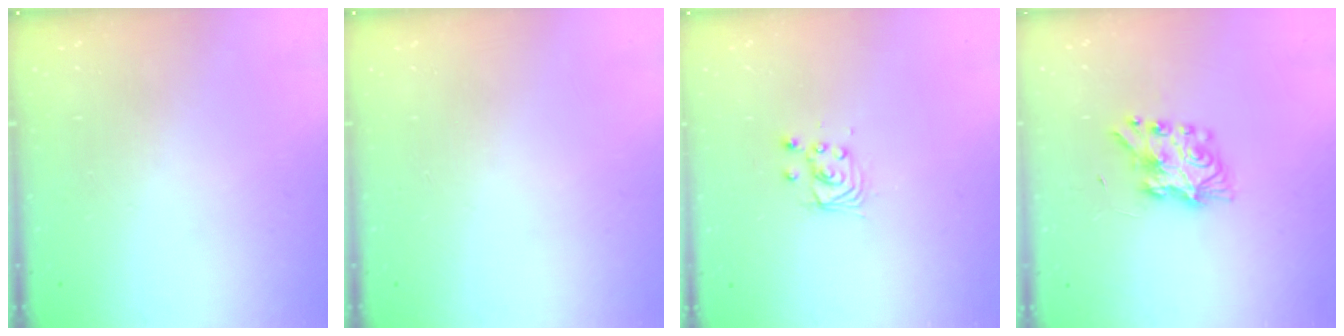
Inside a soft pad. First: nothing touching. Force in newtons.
{"total": 0.0}
{"total": 3.2, "press": 3.2, "slide": 0.2}
{"total": 7.9, "press": 7.9, "slide": 0.7}